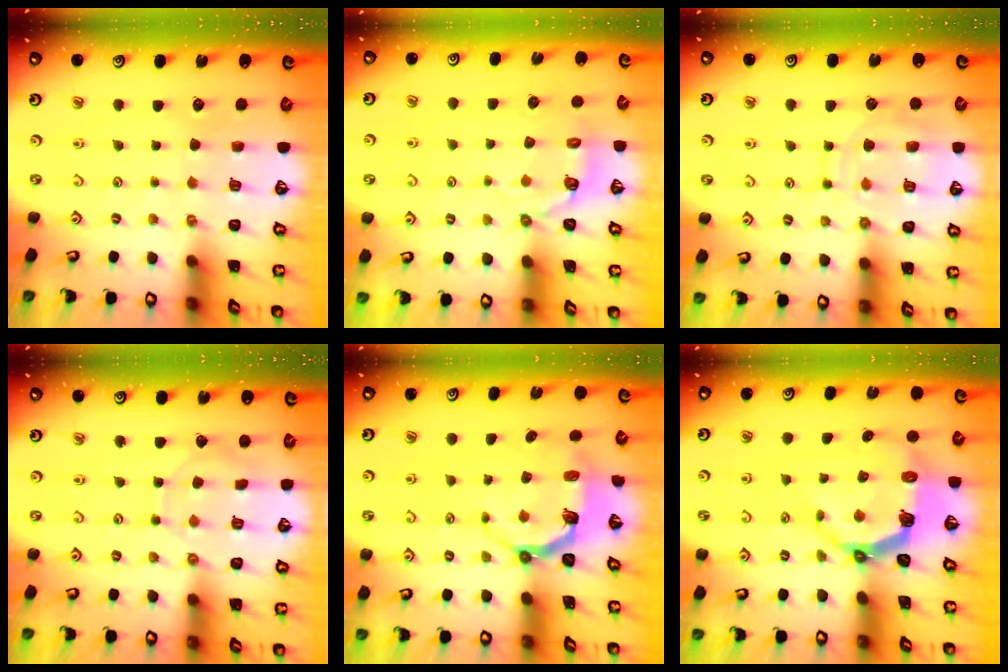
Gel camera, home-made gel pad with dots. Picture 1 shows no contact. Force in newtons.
{"total": 3.1, "press": 1.5, "slide": 2.7}
{"total": 11.7, "press": 11.6, "slide": 1.0}
{"total": 7.0, "press": 7.0, "slide": 0.8}
{"total": 5.0, "press": 3.4, "slide": 3.6}
{"total": 8.1, "press": 6.4, "slide": 5.0}